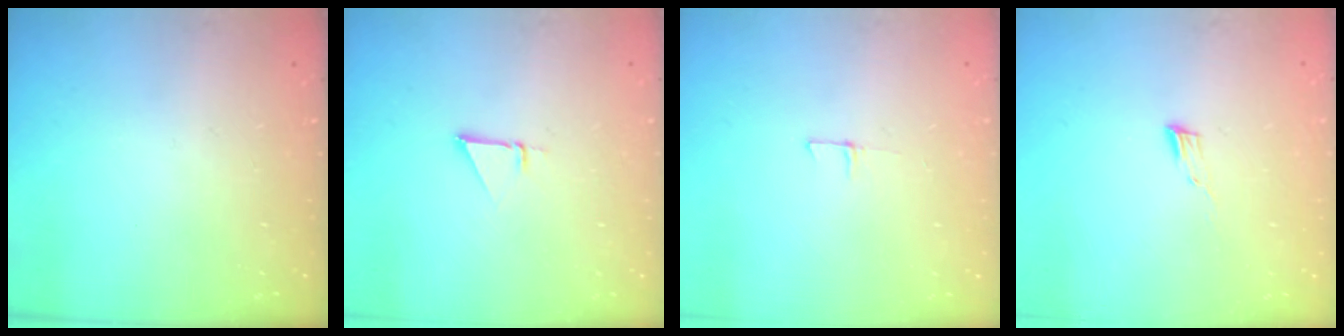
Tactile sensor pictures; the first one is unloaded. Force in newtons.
{"total": 1.4, "press": 1.4, "slide": 0.0}
{"total": 5.1, "press": 5.1, "slide": 0.4}
{"total": 4.4, "press": 4.3, "slide": 1.0}